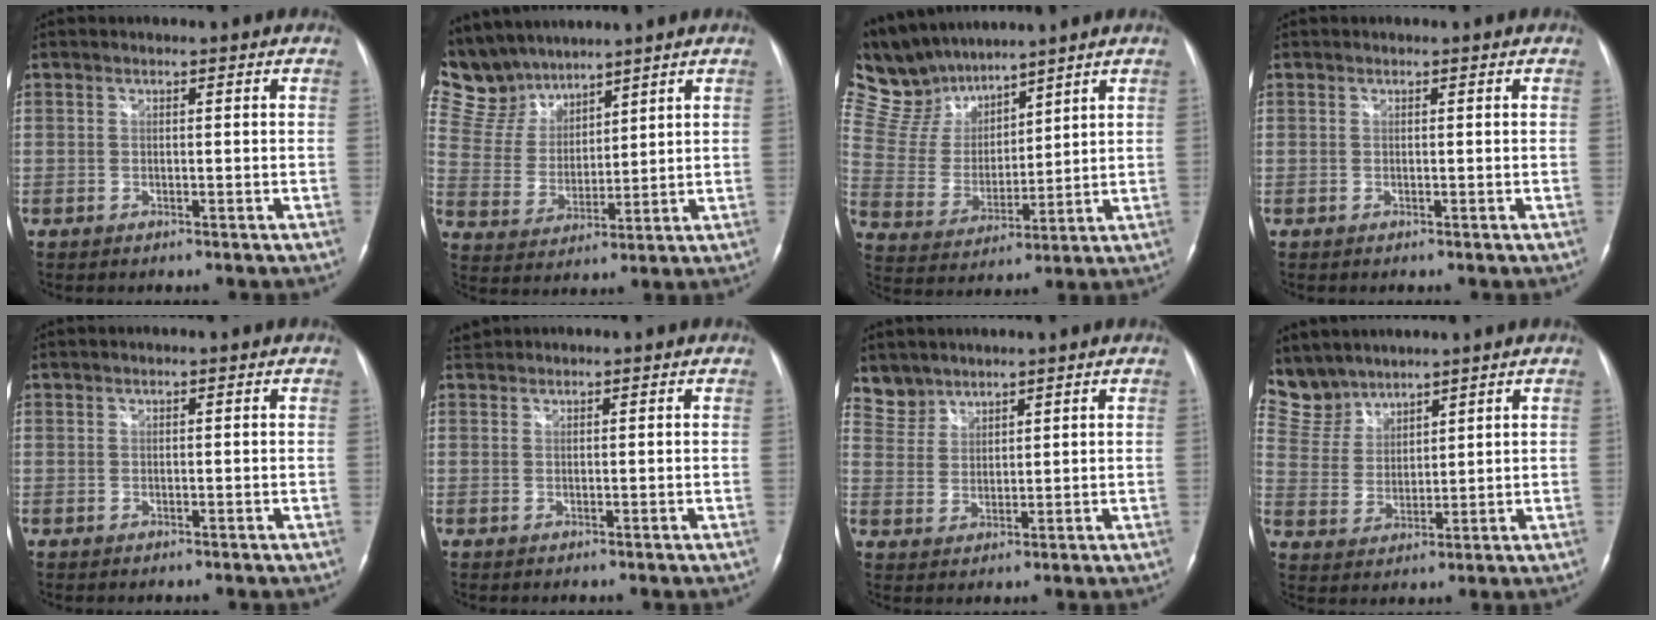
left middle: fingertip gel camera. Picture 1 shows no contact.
{"total": 9.4, "force": [8.8, 3.4, 0.6], "torque": [-0.030, 0.017, 0.193]}
{"total": 11.6, "force": [10.5, 3.8, 3.1], "torque": [-0.086, 0.025, 0.215]}
{"total": 0.0}
{"total": 0.0}
{"total": 1.4, "force": [1.3, 0.1, -0.2], "torque": [-0.008, 0.013, 0.030]}
{"total": 4.1, "force": [3.7, 1.7, -0.6], "torque": [0.017, 0.009, 0.078]}
{"total": 7.0, "force": [6.6, 2.3, -0.2], "torque": [-0.005, 0.011, 0.151]}